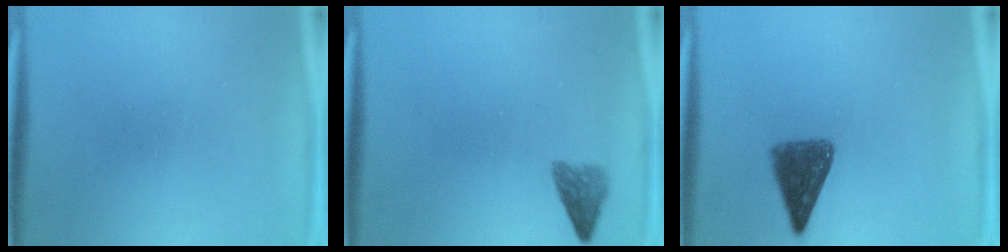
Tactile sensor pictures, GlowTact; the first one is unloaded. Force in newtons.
{"total": 2.3}
{"total": 6.6}